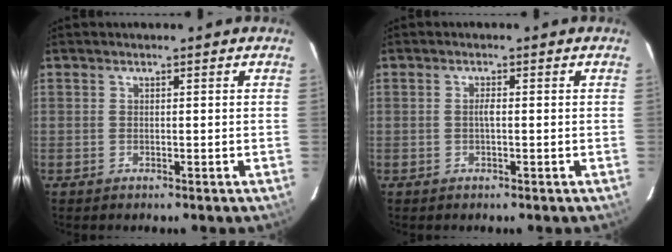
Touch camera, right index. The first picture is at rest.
{"total": 1.1, "force": [-0.2, 0.2, 1.1], "torque": [-0.021, 0.003, -0.004]}